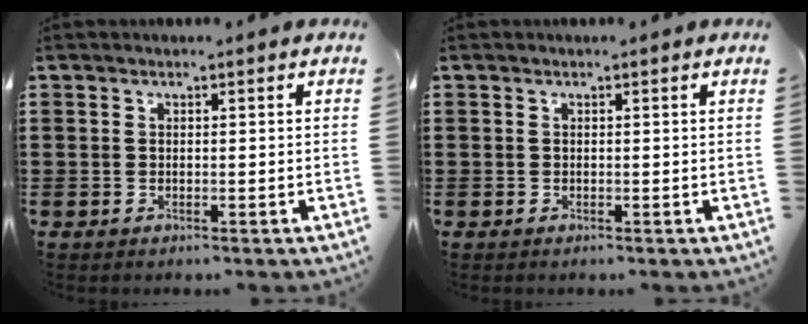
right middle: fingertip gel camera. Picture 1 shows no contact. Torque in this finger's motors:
{"motor_torque": [-0.07, -0.04, 0.00, 0.00]}